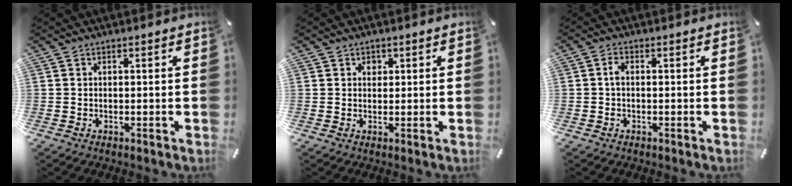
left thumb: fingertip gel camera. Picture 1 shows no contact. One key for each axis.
{"total": 1.5, "fx": 0.5, "fy": 1.3, "fz": 0.4, "tx": 0.006, "ty": -0.002, "tz": 0.004}
{"total": 1.9, "fx": -0.4, "fy": 0.9, "fz": 1.6, "tx": -0.032, "ty": 0.003, "tz": -0.008}